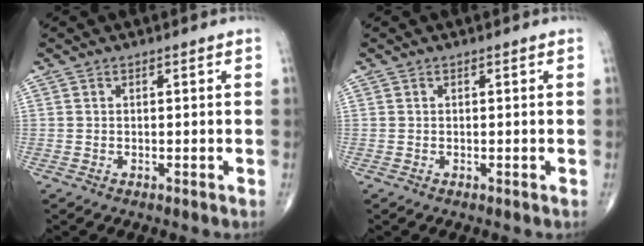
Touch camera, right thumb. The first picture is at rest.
{"total": 0.0}